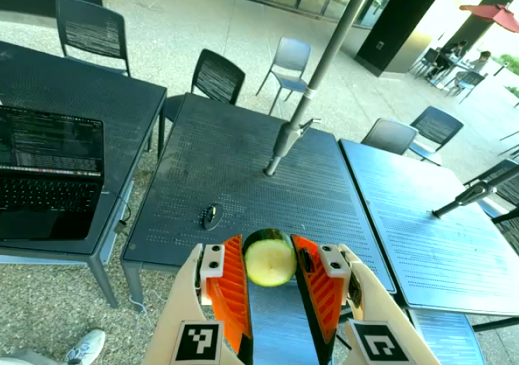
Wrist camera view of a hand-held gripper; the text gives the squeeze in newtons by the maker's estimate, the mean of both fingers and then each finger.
{"total": 10.6, "left": 10.1, "right": 11.1}